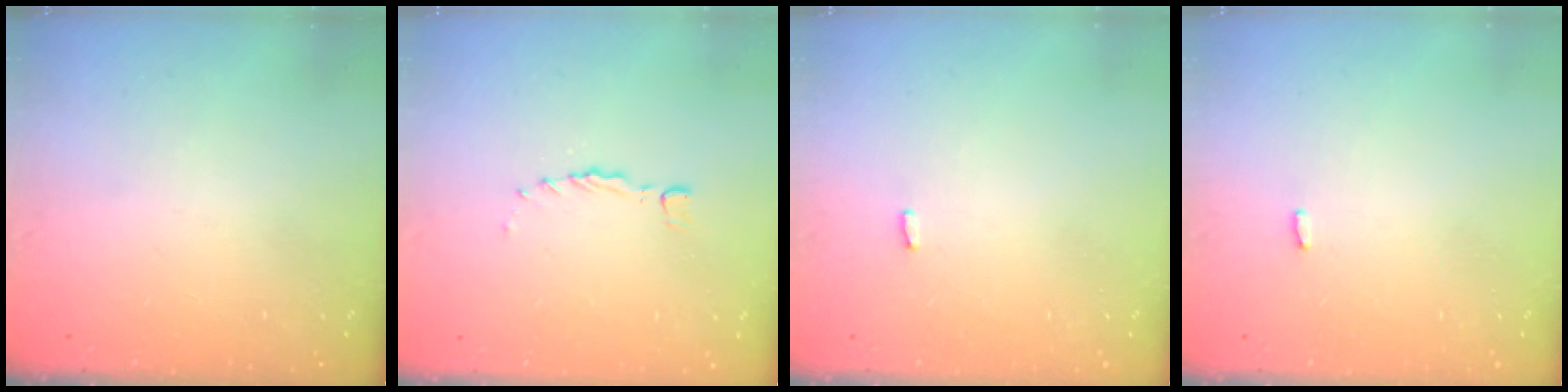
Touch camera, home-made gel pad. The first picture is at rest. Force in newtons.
{"total": 0.0}
{"total": 2.6, "press": 2.6, "slide": 0.1}
{"total": 2.6, "press": 2.6, "slide": 0.1}